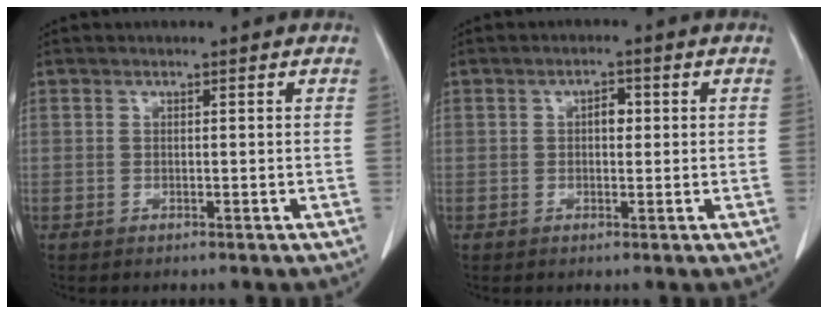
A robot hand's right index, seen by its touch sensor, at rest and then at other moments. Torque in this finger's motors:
{"motor_torque": [0.12, -0.02, 0.03, 0.03]}